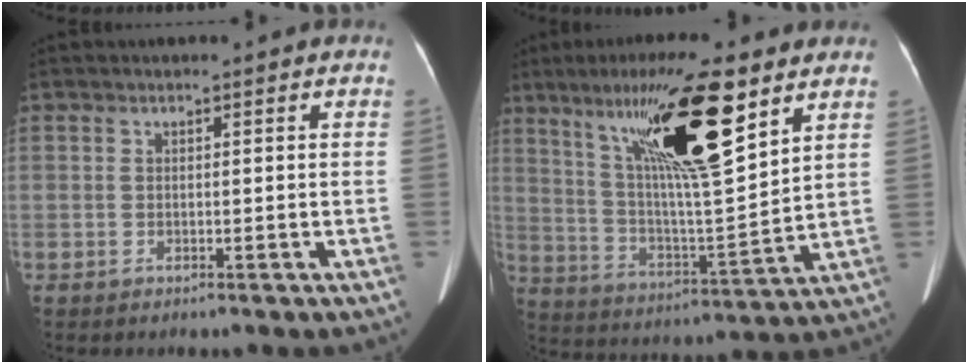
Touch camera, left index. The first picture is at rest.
{"total": 19.7, "force": [10.9, 2.1, 16.3], "torque": [-0.289, 0.011, 0.193]}